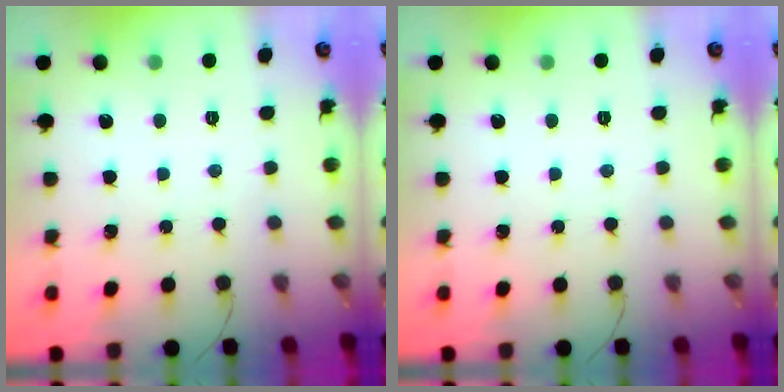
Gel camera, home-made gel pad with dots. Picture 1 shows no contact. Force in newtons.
{"total": 0.0}